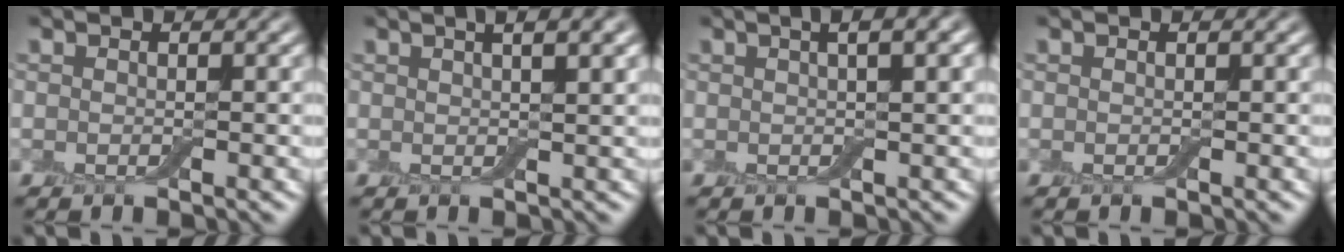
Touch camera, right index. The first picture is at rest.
{"total": 5.5, "force": [2.7, 2.2, 4.3], "torque": [-0.029, 0.028, 0.008]}
{"total": 5.3, "force": [2.2, 2.2, 4.3], "torque": [-0.030, 0.024, 0.002]}
{"total": 0.0}